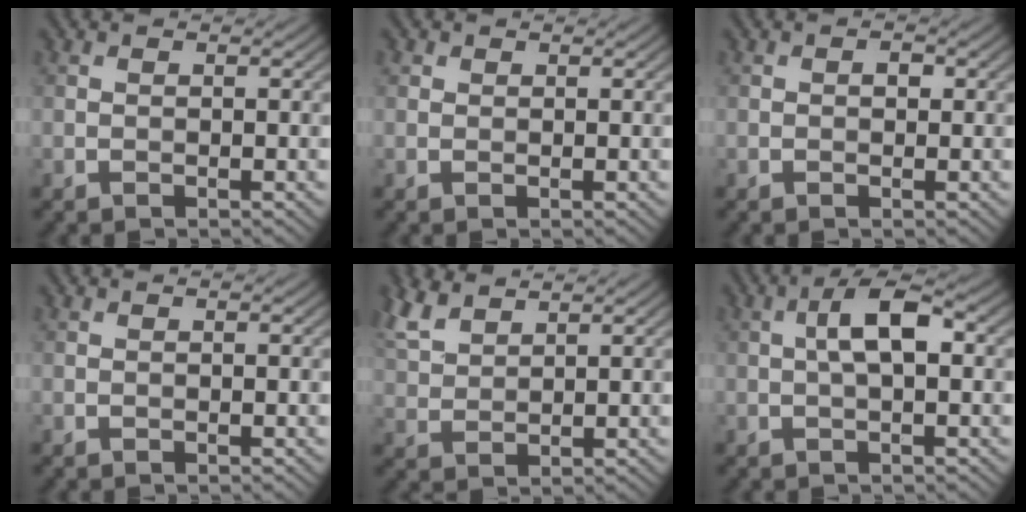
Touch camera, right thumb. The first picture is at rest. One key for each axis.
{"total": 0.8, "fx": 0.5, "fy": 0.7, "fz": 0.2, "tx": -0.001, "ty": 0.000, "tz": 0.009}
{"total": 0.9, "fx": 0.1, "fy": 0.6, "fz": 0.6, "tx": -0.007, "ty": 0.001, "tz": -0.001}
{"total": 0.0}
{"total": 5.5, "fx": 4.2, "fy": 2.0, "fz": 2.9, "tx": -0.083, "ty": 0.013, "tz": 0.094}
{"total": 4.8, "fx": 0.5, "fy": 1.6, "fz": 4.5, "tx": -0.085, "ty": 0.015, "tz": 0.004}